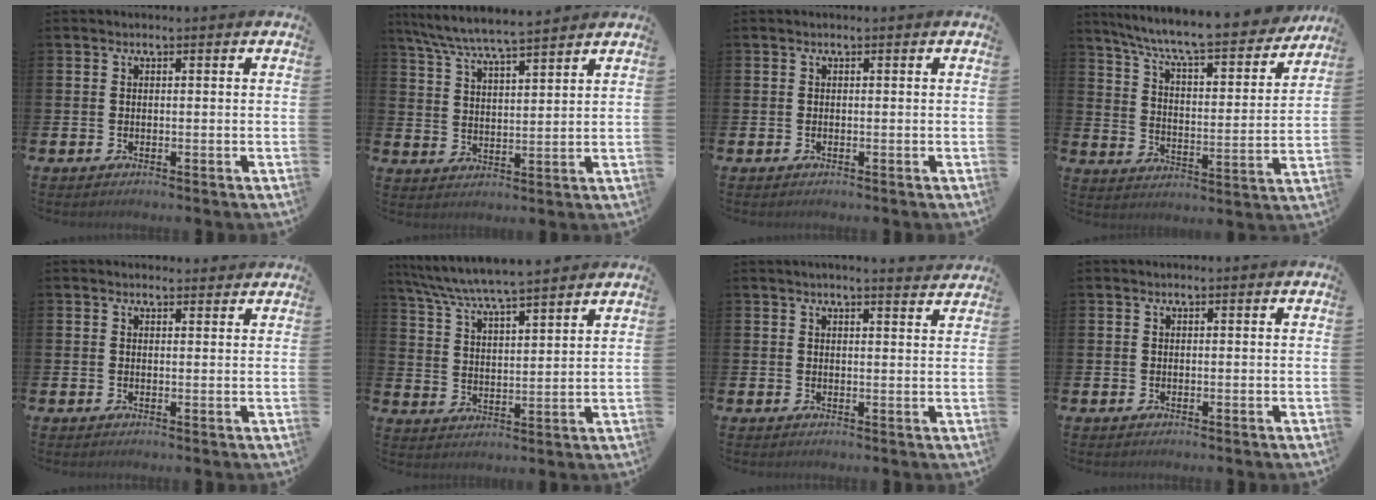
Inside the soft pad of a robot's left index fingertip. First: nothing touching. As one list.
[{"total": 6.6, "force": [6.3, 0.0, 1.9], "torque": [-0.063, -0.035, 0.112]}, {"total": 0.0}, {"total": 8.5, "force": [7.8, 0.8, 3.3], "torque": [-0.095, -0.060, 0.129]}, {"total": 1.1, "force": [1.0, 0.3, 0.1], "torque": [0.005, 0.000, 0.017]}, {"total": 6.7, "force": [6.5, 0.0, 1.7], "torque": [-0.062, -0.041, 0.115]}, {"total": 2.4, "force": [2.4, -0.3, 0.3], "torque": [-0.001, -0.016, 0.041]}, {"total": 0.0}]